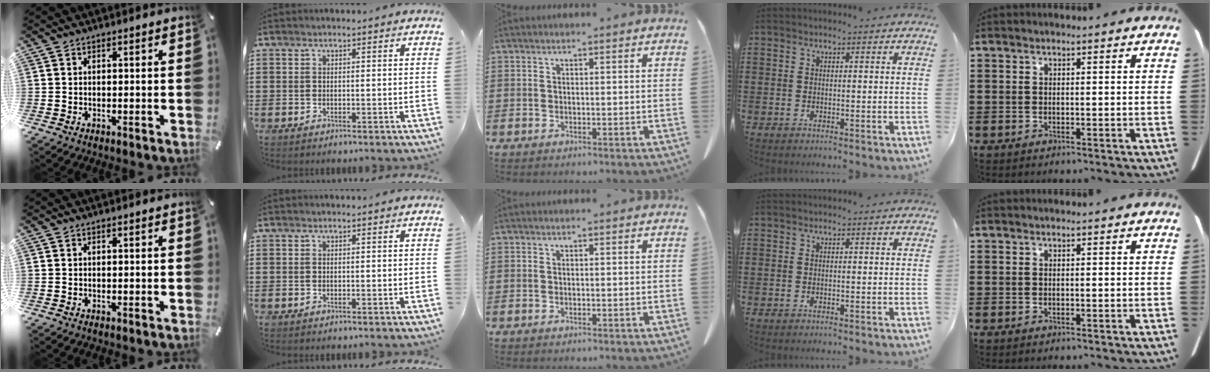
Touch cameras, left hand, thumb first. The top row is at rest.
{}